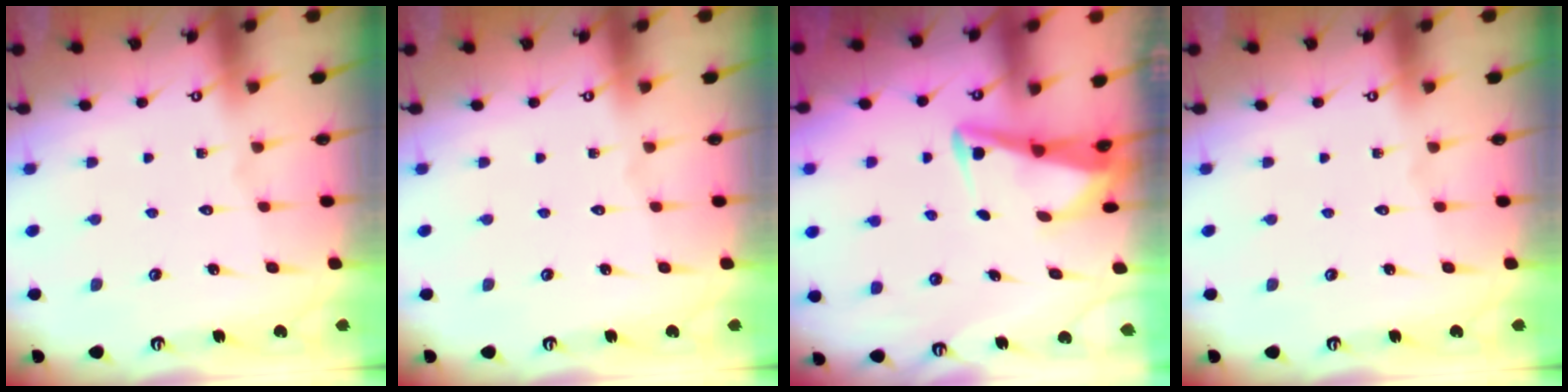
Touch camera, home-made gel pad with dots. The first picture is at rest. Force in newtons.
{"total": 0.0}
{"total": 3.9, "press": 3.8, "slide": 0.4}
{"total": 0.0}